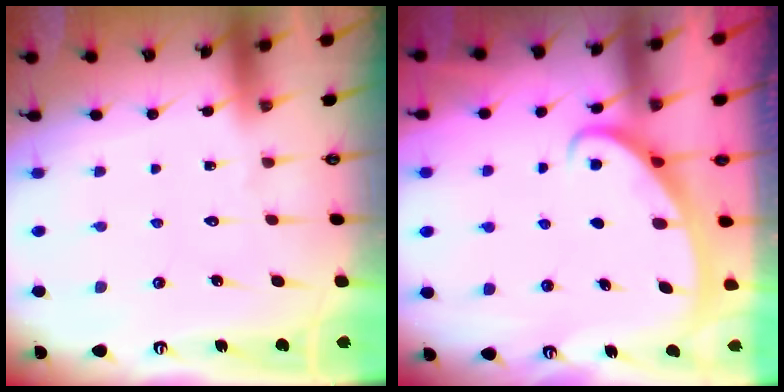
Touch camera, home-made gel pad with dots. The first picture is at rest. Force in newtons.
{"total": 2.6, "press": 2.6, "slide": 0.3}